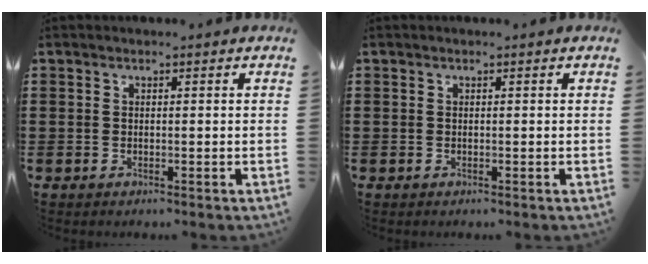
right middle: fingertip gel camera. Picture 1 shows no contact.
{"total": 0.0}